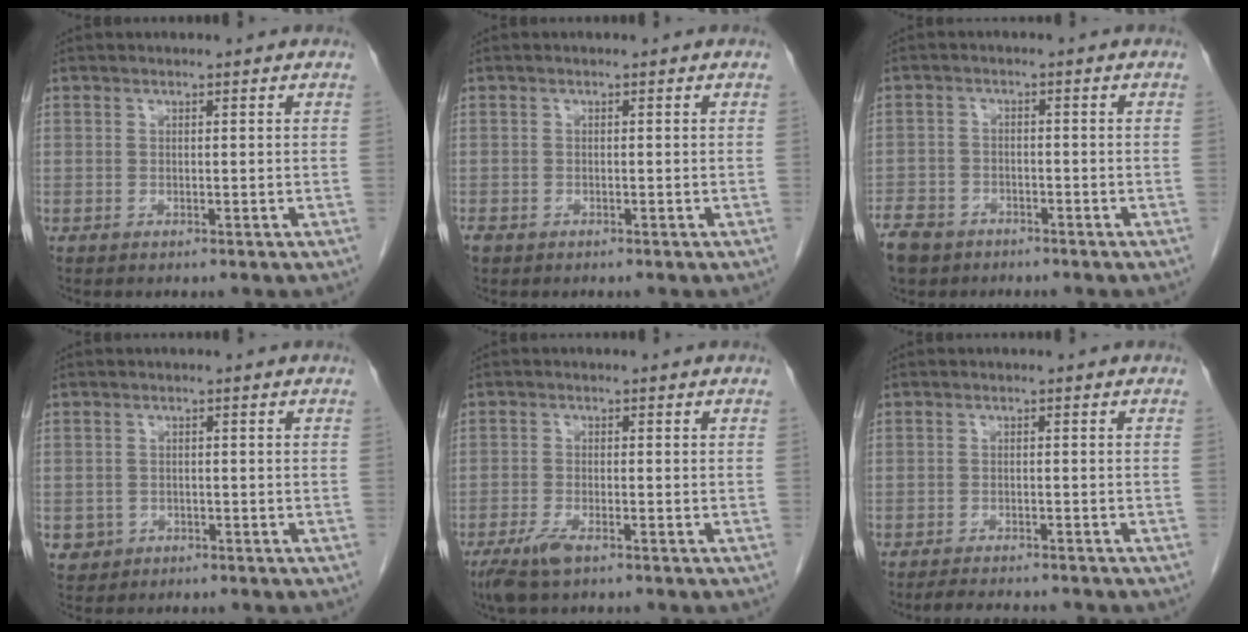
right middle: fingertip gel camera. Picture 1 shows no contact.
{"total": 1.0, "force": [-0.7, 0.7, 0.3], "torque": [-0.013, 0.000, -0.012]}
{"total": 7.1, "force": [-5.3, 4.3, 2.0], "torque": [-0.049, -0.001, -0.093]}
{"total": 2.5, "force": [-1.0, 2.3, 0.1], "torque": [0.003, 0.009, -0.012]}
{"total": 4.0, "force": [-2.7, 0.9, 2.8], "torque": [-0.067, -0.009, -0.049]}
{"total": 5.7, "force": [-5.3, 0.7, 2.0], "torque": [-0.027, -0.012, -0.080]}